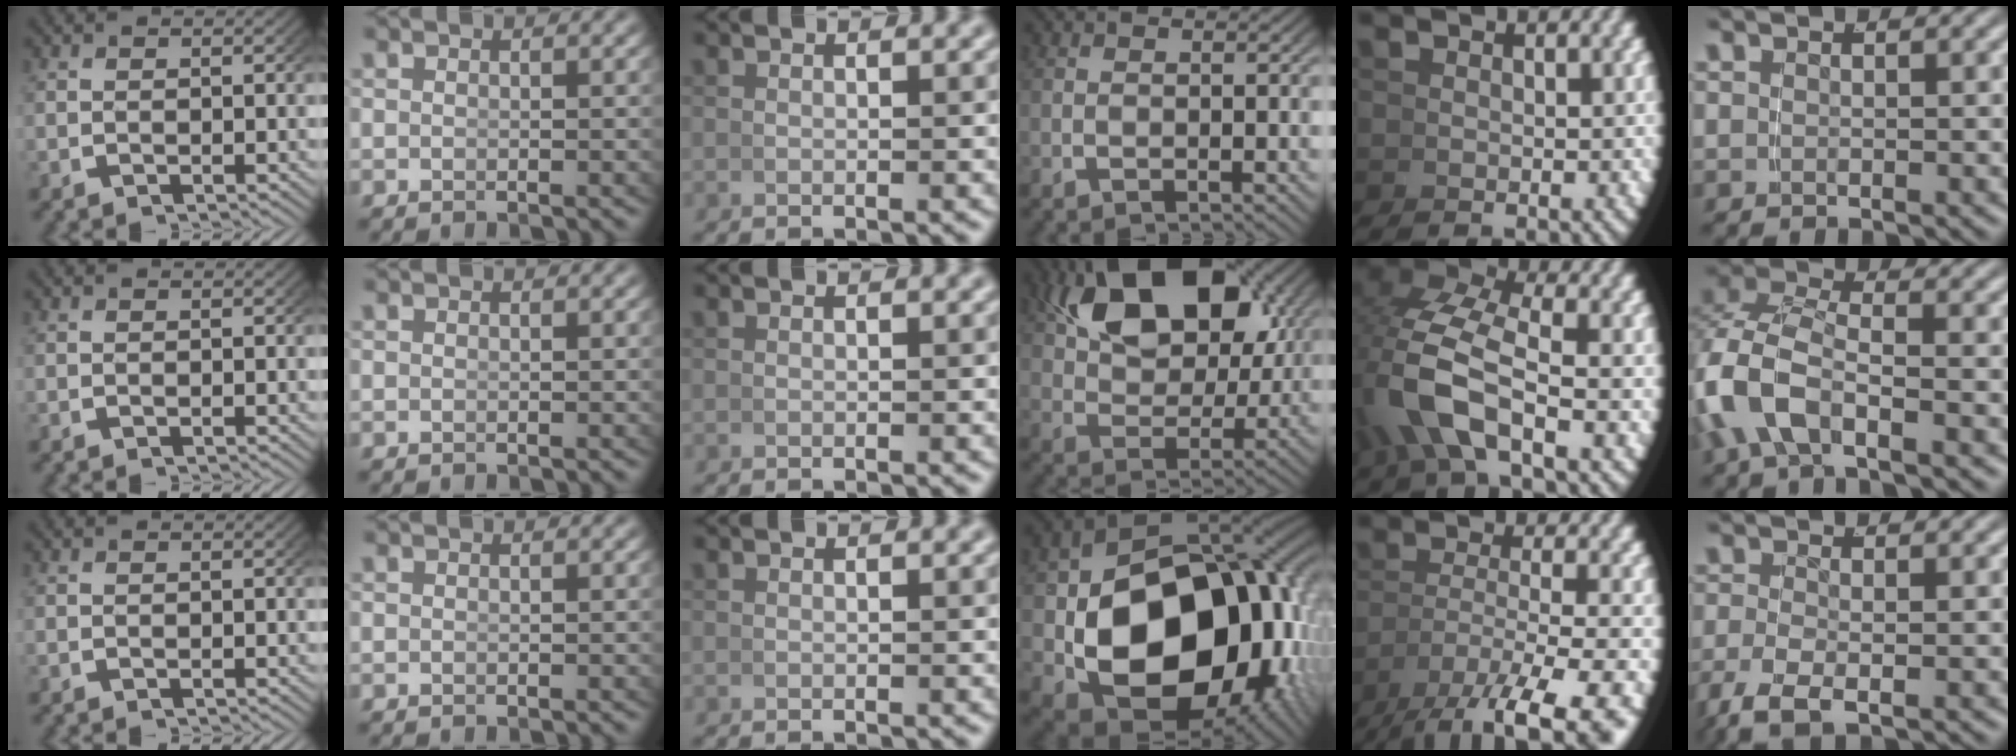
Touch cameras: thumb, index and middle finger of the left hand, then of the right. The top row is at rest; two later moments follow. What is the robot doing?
{"motion": "grasp_and_lifting", "object": "calculator"}